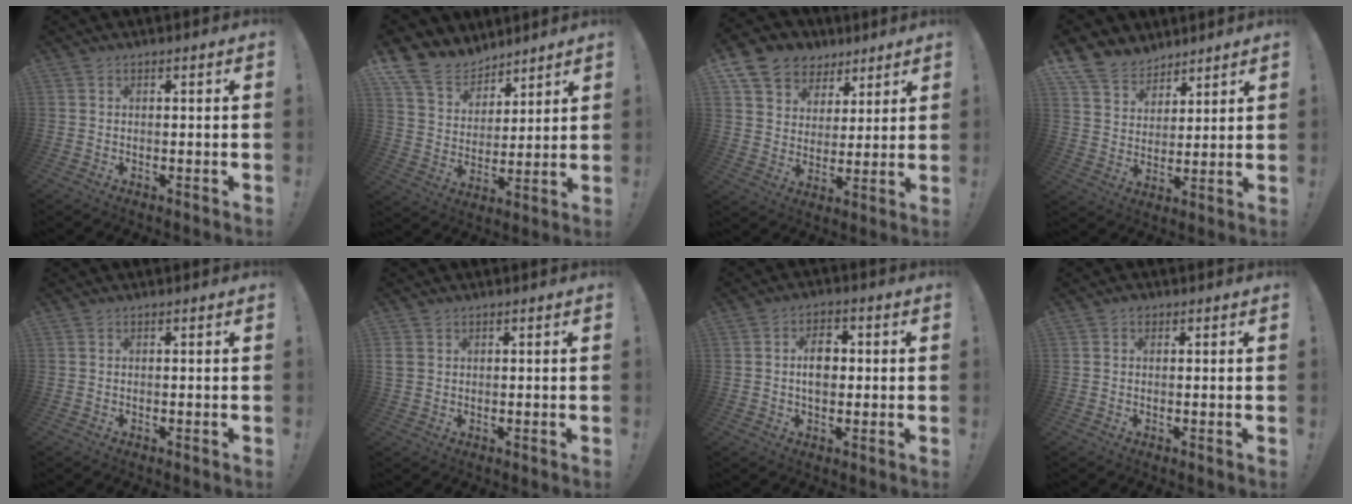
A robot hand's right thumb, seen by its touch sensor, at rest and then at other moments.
{"total": 13.4, "force": [10.4, 7.9, 3.0], "torque": [-0.067, -0.081, 0.201]}
{"total": 11.1, "force": [6.9, 8.3, 2.9], "torque": [-0.049, -0.049, 0.137]}
{"total": 9.9, "force": [7.7, 6.1, 1.3], "torque": [-0.035, -0.066, 0.153]}
{"total": 0.0}
{"total": 2.5, "force": [1.2, 2.0, 1.0], "torque": [-0.012, 0.001, 0.023]}
{"total": 7.0, "force": [0.4, 4.8, 5.0], "torque": [-0.074, 0.004, 0.002]}
{"total": 1.1, "force": [0.5, 0.8, 0.5], "torque": [-0.002, 0.001, 0.009]}